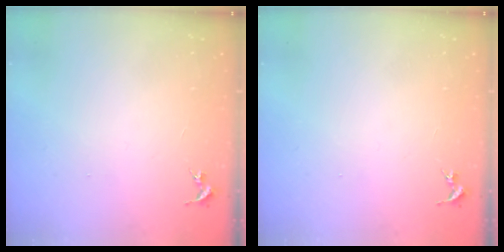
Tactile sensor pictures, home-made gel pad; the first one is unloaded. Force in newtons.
{"total": 0.0}